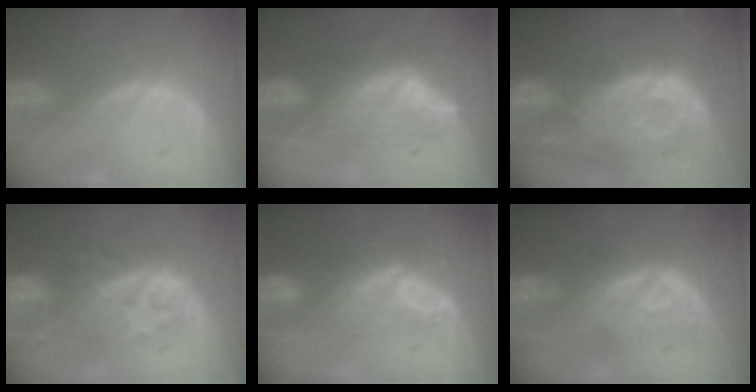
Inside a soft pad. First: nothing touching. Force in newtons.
{"total": 7.8, "press": 6.8, "slide": 3.7}
{"total": 12.2, "press": 10.9, "slide": 5.6}
{"total": 9.4, "press": 8.7, "slide": 3.5}
{"total": 7.8, "press": 6.9, "slide": 3.8}
{"total": 8.5, "press": 8.4, "slide": 0.9}